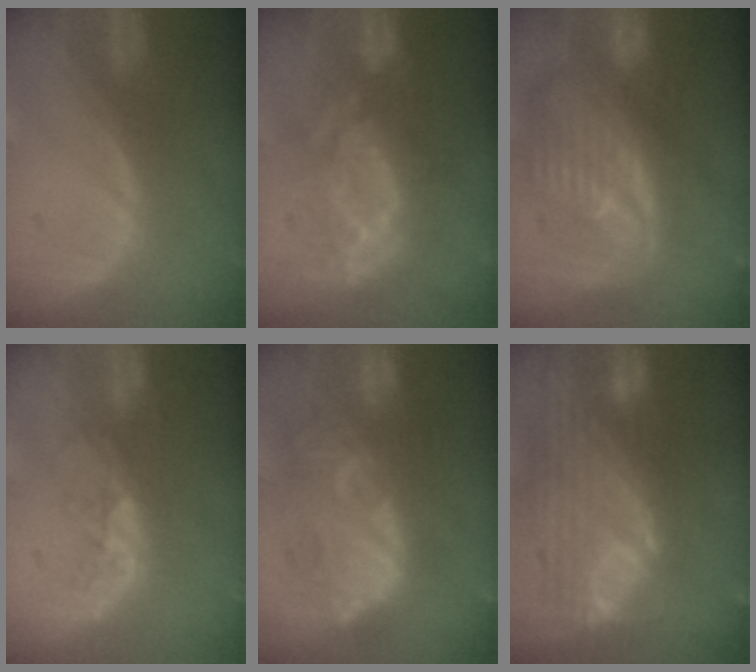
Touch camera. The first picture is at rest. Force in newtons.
{"total": 9.0, "press": 8.9, "slide": 1.7}
{"total": 12.3, "press": 10.6, "slide": 6.2}
{"total": 3.7, "press": 3.2, "slide": 1.9}
{"total": 10.6, "press": 10.5, "slide": 1.1}
{"total": 12.2, "press": 10.3, "slide": 6.5}